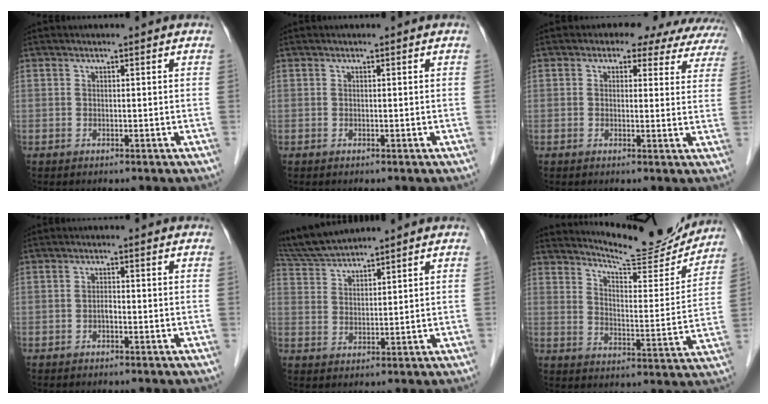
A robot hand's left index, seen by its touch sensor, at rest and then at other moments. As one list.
[{"total": 0.0}, {"total": 11.6, "force": [10.0, 5.1, 3.2], "torque": [-0.009, 0.005, 0.080]}, {"total": 0.8, "force": [-0.4, 0.3, 0.7], "torque": [-0.011, 0.002, -0.009]}, {"total": 7.0, "force": [6.8, -0.3, 1.6], "torque": [-0.045, 0.021, 0.140]}, {"total": 15.1, "force": [14.7, 1.2, 3.6], "torque": [-0.059, -0.042, 0.196]}]